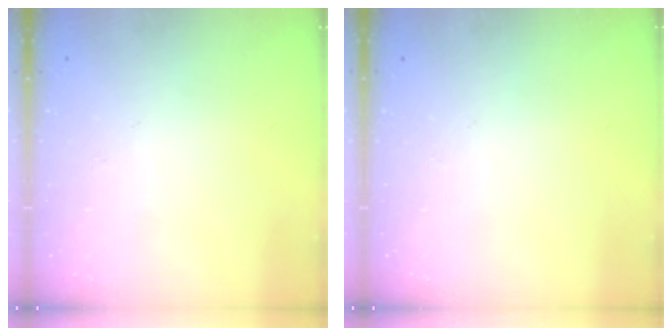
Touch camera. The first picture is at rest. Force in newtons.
{"total": 0.0}